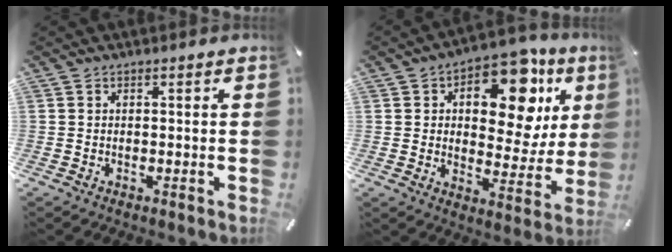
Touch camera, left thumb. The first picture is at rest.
{"total": 17.1, "force": [8.3, 9.6, 11.5], "torque": [-0.150, -0.055, 0.136]}